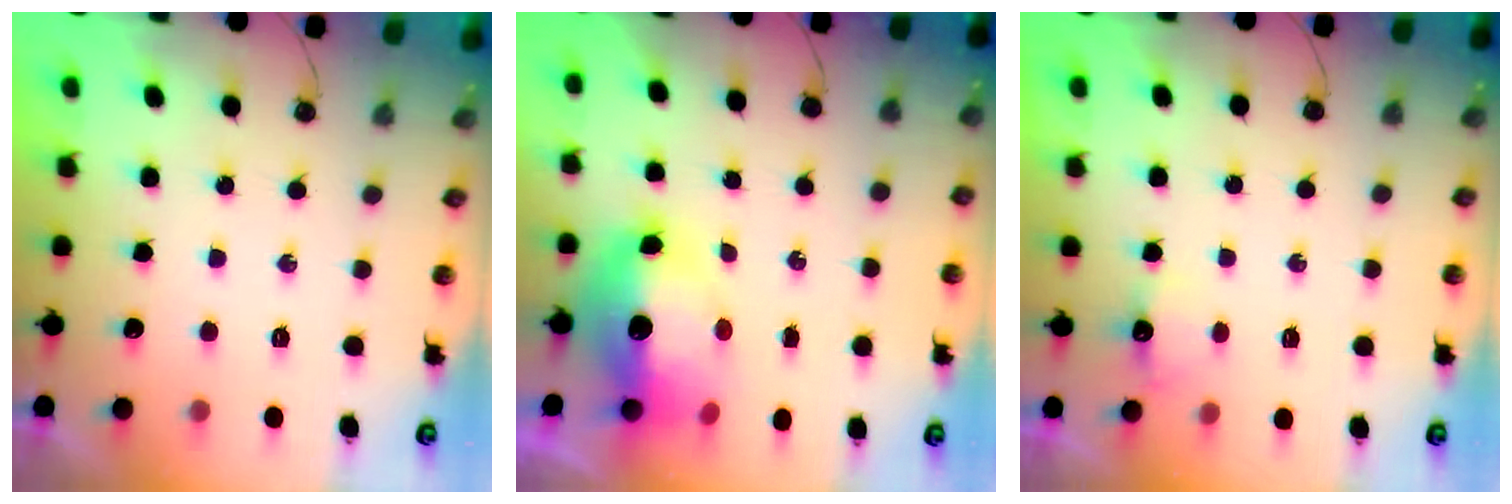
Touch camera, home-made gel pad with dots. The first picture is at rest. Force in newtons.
{"total": 12.3, "press": 12.2, "slide": 1.3}
{"total": 3.9, "press": 3.9, "slide": 0.7}